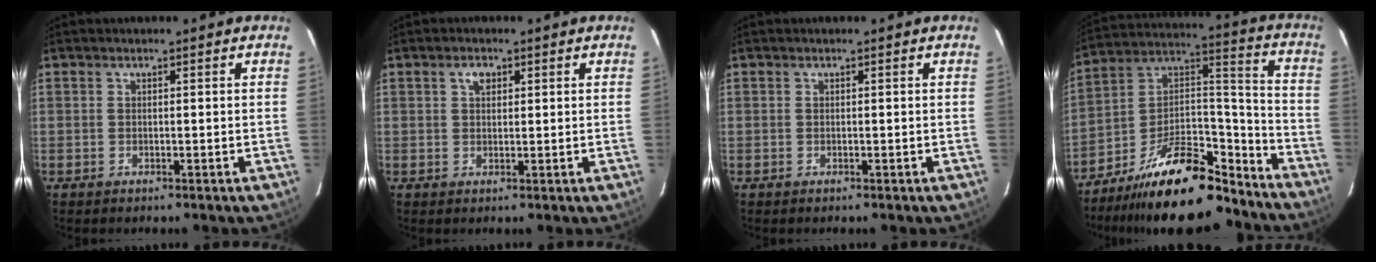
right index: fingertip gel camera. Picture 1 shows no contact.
{"total": 2.2, "force": [1.0, 1.4, 1.3], "torque": [-0.022, 0.008, 0.017]}
{"total": 0.0}
{"total": 21.7, "force": [-16.7, 7.4, 11.8], "torque": [-0.204, 0.032, -0.261]}